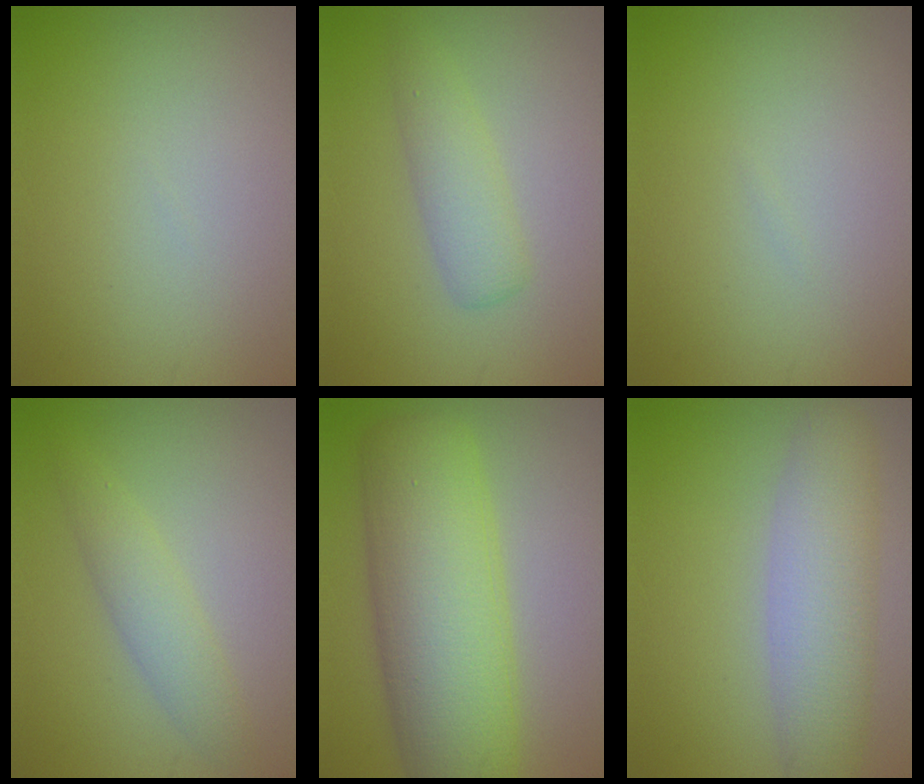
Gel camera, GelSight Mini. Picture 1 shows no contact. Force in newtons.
{"total": 2.8, "press": 2.8, "slide": 0.0}
{"total": 0.0}
{"total": 2.7, "press": 2.7, "slide": 0.1}
{"total": 11.5, "press": 11.5, "slide": 0.3}
{"total": 5.7, "press": 5.7, "slide": 0.3}